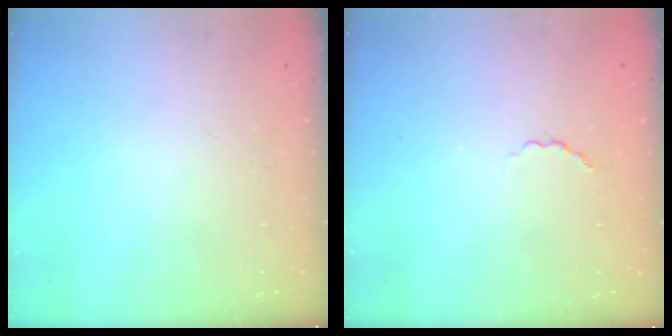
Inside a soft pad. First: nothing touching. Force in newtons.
{"total": 2.2, "press": 2.0, "slide": 0.8}